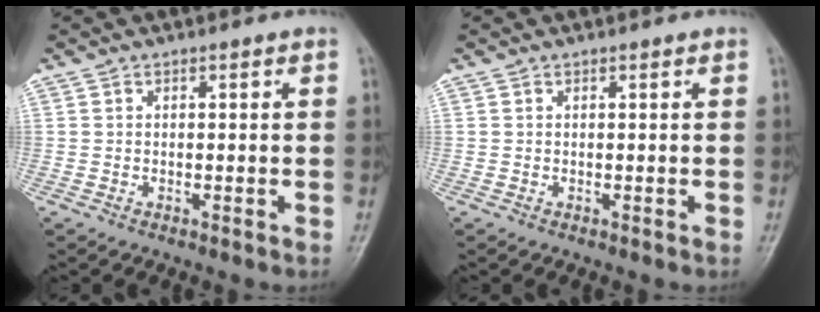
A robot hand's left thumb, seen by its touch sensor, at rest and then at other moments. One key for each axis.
{"total": 0.0}